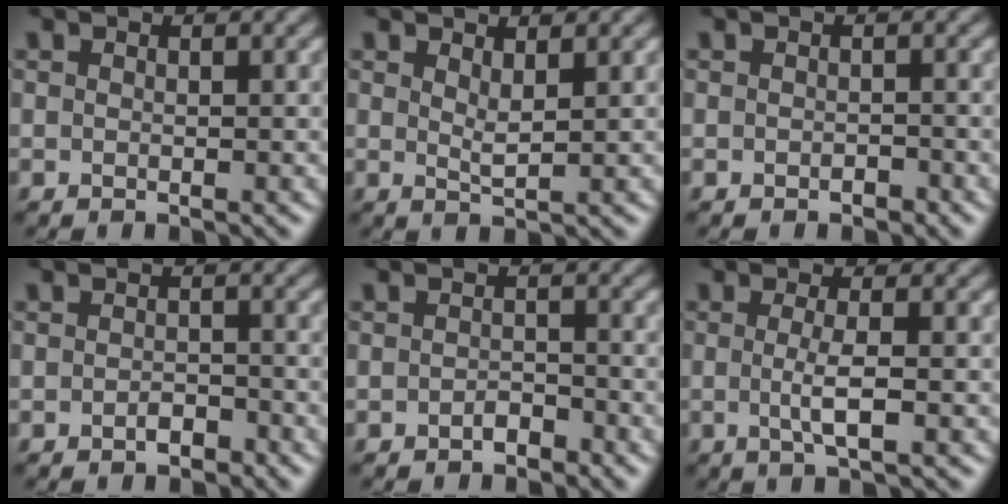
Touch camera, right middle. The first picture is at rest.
{"total": 1.5, "force": [1.0, 0.3, 1.1], "torque": [-0.024, -0.005, 0.019]}
{"total": 0.7, "force": [-0.4, 0.4, 0.4], "torque": [-0.005, -0.002, -0.005]}
{"total": 1.3, "force": [-0.8, 0.6, 0.8], "torque": [-0.013, 0.001, -0.014]}
{"total": 1.2, "force": [-0.8, 0.6, 0.6], "torque": [-0.008, 0.003, -0.015]}
{"total": 2.5, "force": [-0.2, 0.5, 2.5], "torque": [-0.049, -0.005, -0.006]}